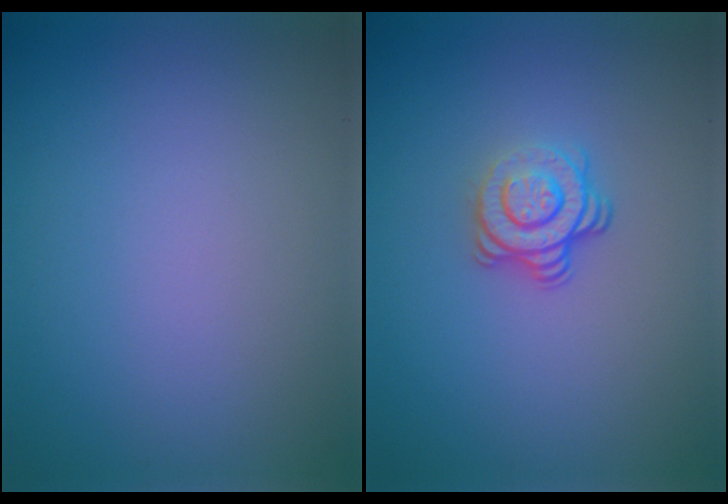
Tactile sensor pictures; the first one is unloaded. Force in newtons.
{"total": 3.6, "press": 2.4, "slide": 2.7}